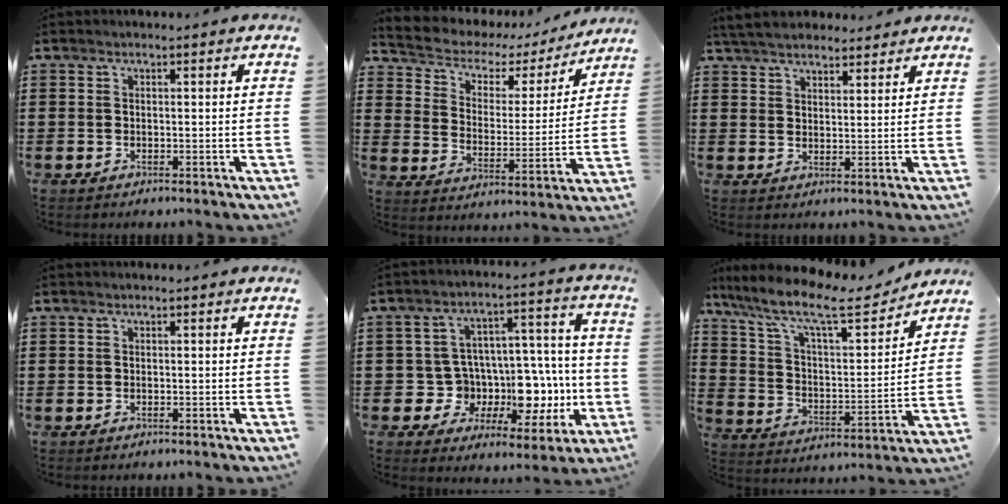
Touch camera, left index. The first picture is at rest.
{"total": 3.9, "force": [3.1, 2.3, 0.8], "torque": [-0.041, -0.022, 0.044]}
{"total": 4.9, "force": [4.6, 1.2, 1.2], "torque": [-0.039, -0.007, 0.086]}
{"total": 0.0}
{"total": 11.1, "force": [-1.5, 9.0, 6.3], "torque": [-0.107, -0.004, -0.005]}
{"total": 12.4, "force": [9.9, 2.1, 7.2], "torque": [-0.168, -0.055, 0.166]}